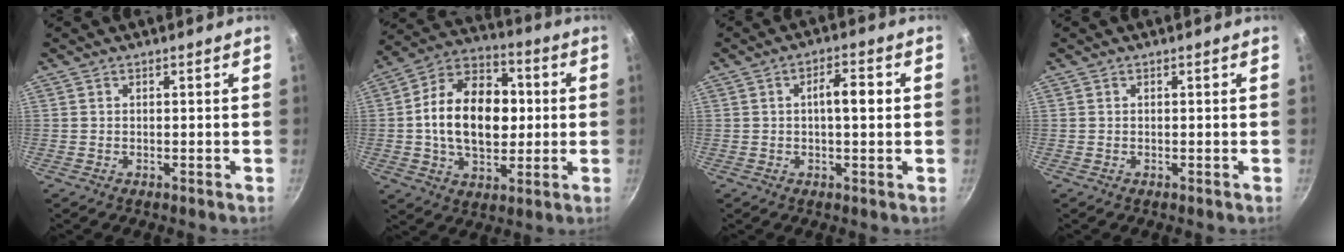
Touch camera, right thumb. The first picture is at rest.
{"total": 19.2, "force": [0.7, 12.9, 14.2], "torque": [-0.201, 0.024, -0.001]}
{"total": 5.5, "force": [0.5, 2.0, 5.1], "torque": [-0.070, 0.014, 0.001]}
{"total": 0.0}